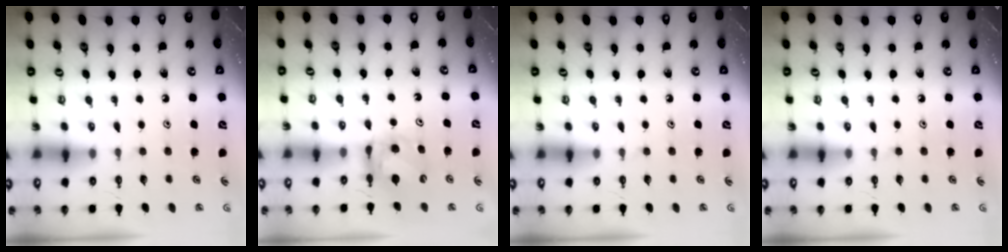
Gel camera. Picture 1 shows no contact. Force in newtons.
{"total": 6.2, "press": 6.2, "slide": 0.6}
{"total": 0.0}
{"total": 0.0}